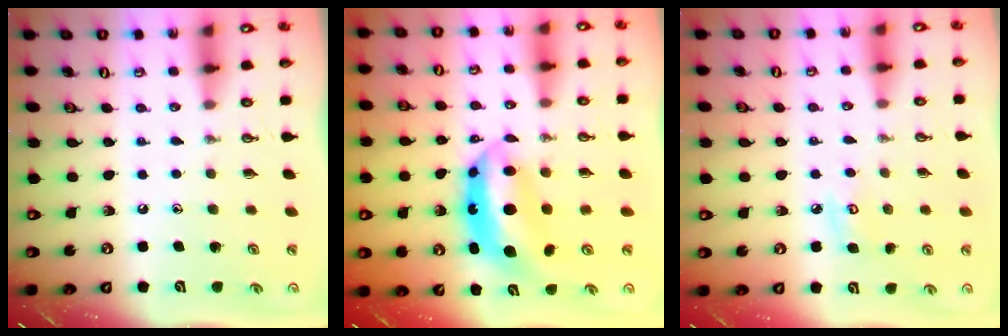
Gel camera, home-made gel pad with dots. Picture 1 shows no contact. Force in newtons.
{"total": 10.1, "press": 10.1, "slide": 0.9}
{"total": 6.3, "press": 6.3, "slide": 0.4}